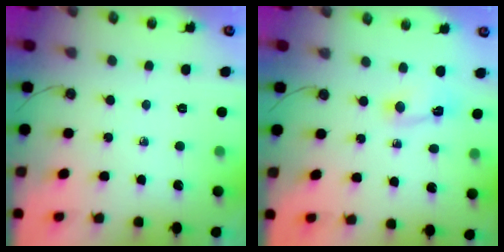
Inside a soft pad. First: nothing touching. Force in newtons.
{"total": 2.3, "press": 2.3, "slide": 0.3}